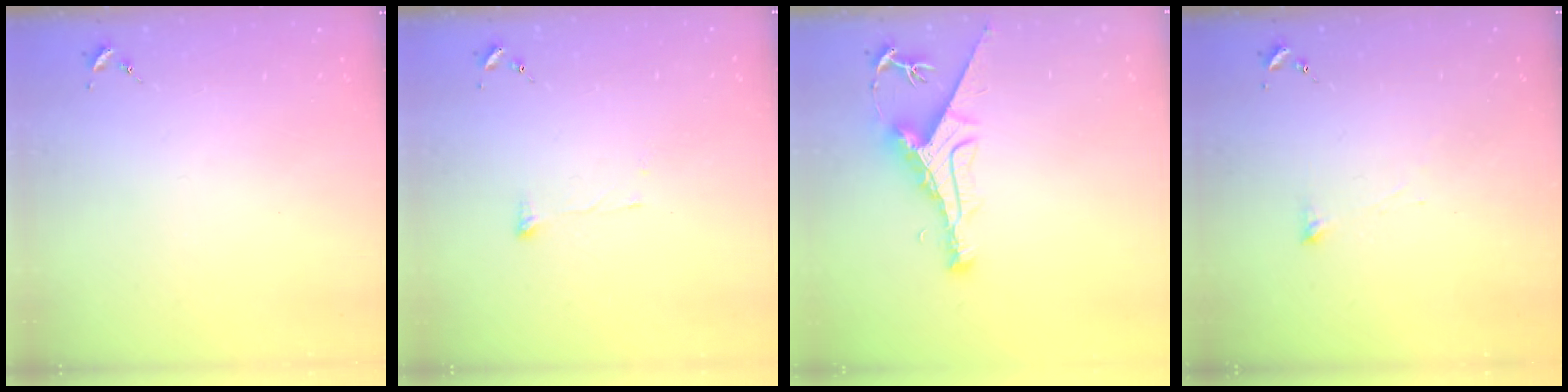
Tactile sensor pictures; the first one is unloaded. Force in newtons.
{"total": 4.9, "press": 4.9, "slide": 0.2}
{"total": 8.8, "press": 8.7, "slide": 1.0}
{"total": 3.3, "press": 3.3, "slide": 0.3}